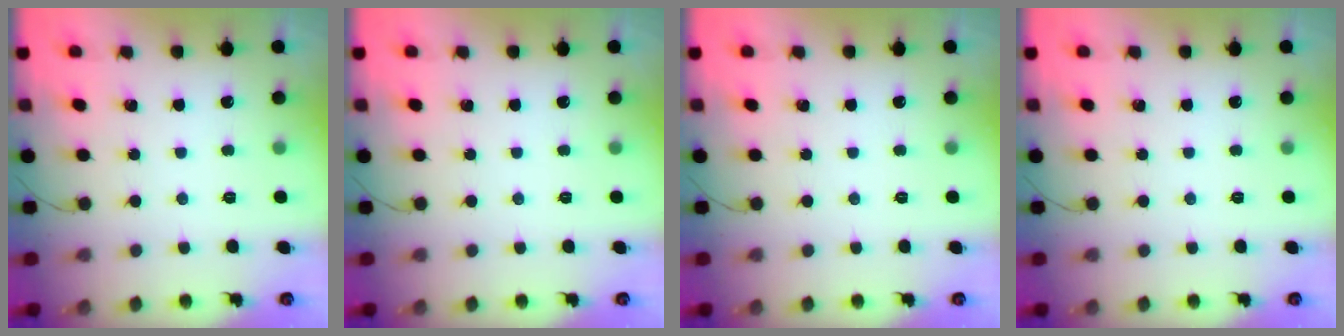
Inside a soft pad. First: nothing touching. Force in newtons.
{"total": 0.0}
{"total": 0.0}
{"total": 0.0}